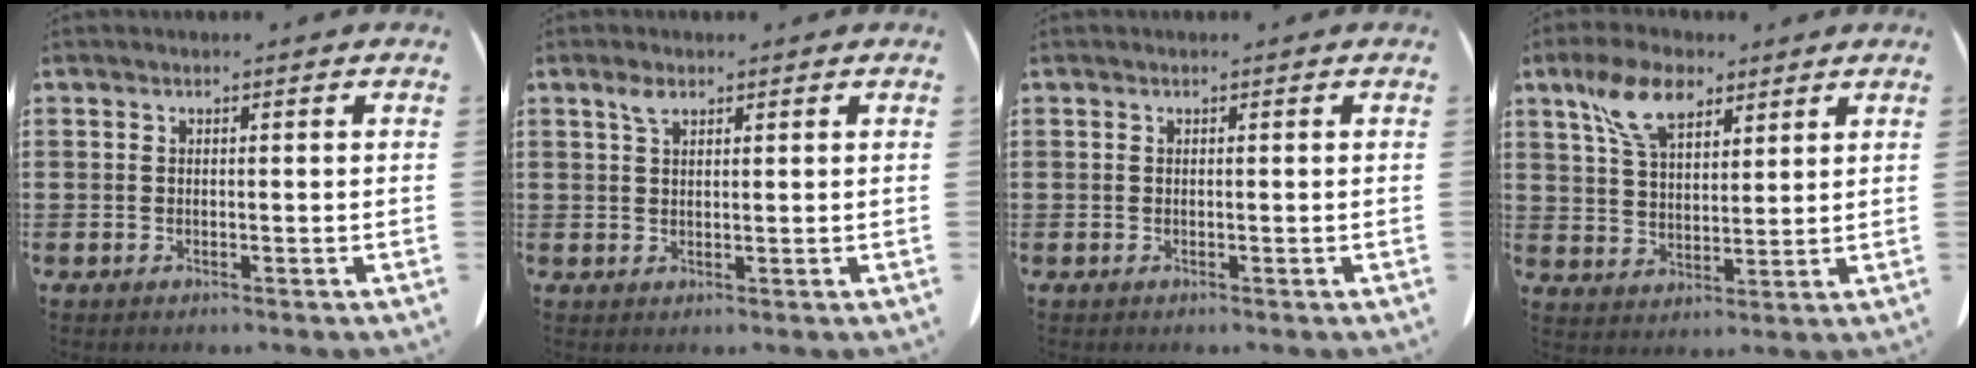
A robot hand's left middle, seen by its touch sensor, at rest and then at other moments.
{"total": 2.1, "force": [1.3, 0.8, 1.5], "torque": [-0.035, 0.001, 0.025]}
{"total": 0.0}
{"total": 9.1, "force": [5.7, 4.3, 5.6], "torque": [-0.128, 0.007, 0.107]}